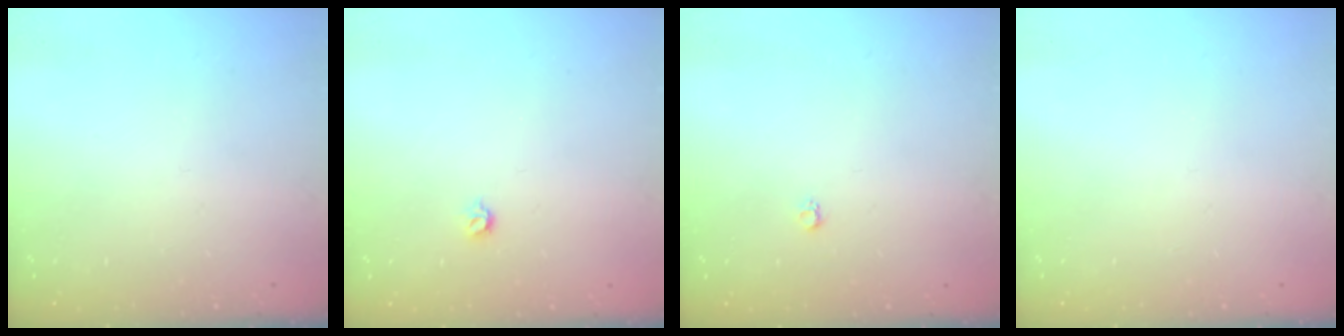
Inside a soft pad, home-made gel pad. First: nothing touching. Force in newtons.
{"total": 3.9, "press": 3.8, "slide": 0.7}
{"total": 2.6, "press": 2.6, "slide": 0.4}
{"total": 0.0}